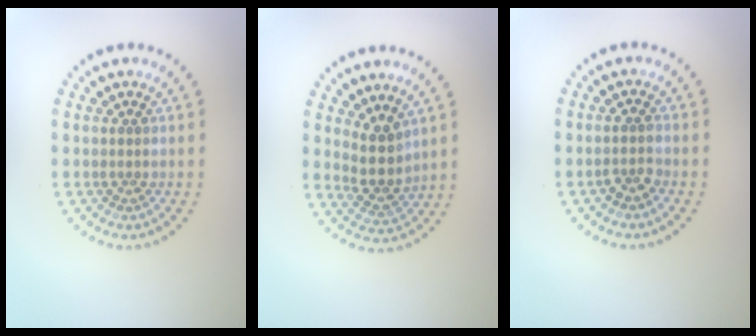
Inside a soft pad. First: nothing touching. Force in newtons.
{"total": 3.1, "press": 2.5, "slide": 1.8}
{"total": 1.2, "press": 1.1, "slide": 0.6}